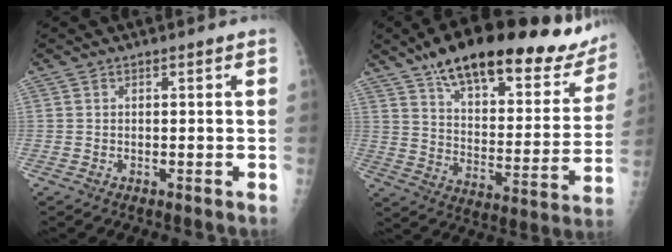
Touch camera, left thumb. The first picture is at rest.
{"total": 30.0, "force": [21.1, 10.2, 18.7], "torque": [-0.239, -0.054, 0.298]}